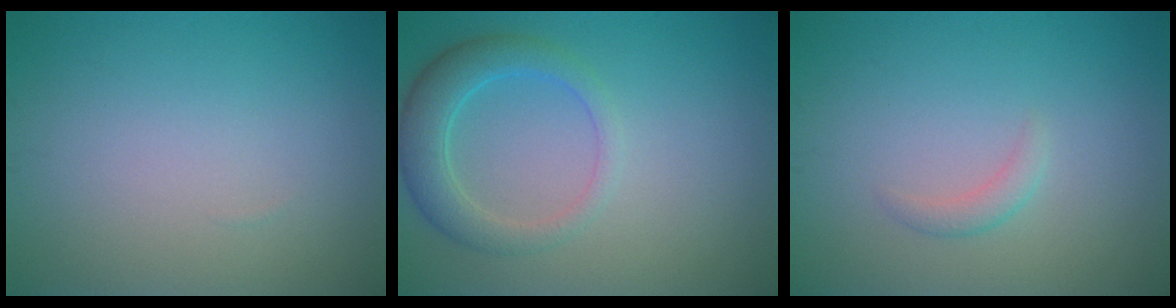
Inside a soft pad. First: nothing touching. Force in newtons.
{"total": 3.8, "press": 3.8, "slide": 0.2}
{"total": 1.2, "press": 1.2, "slide": 0.0}